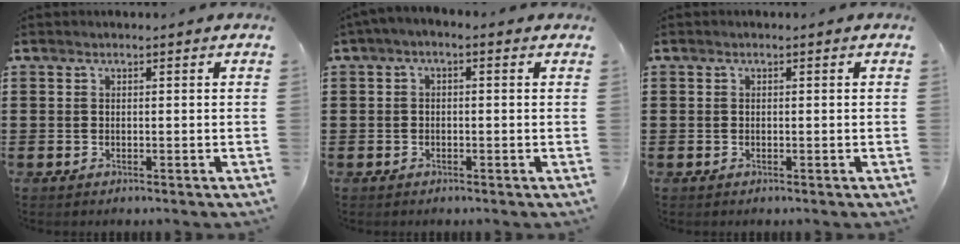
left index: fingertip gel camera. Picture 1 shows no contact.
{"total": 1.3, "force": [-0.9, 0.3, 0.8], "torque": [-0.015, 0.001, -0.018]}
{"total": 0.0}